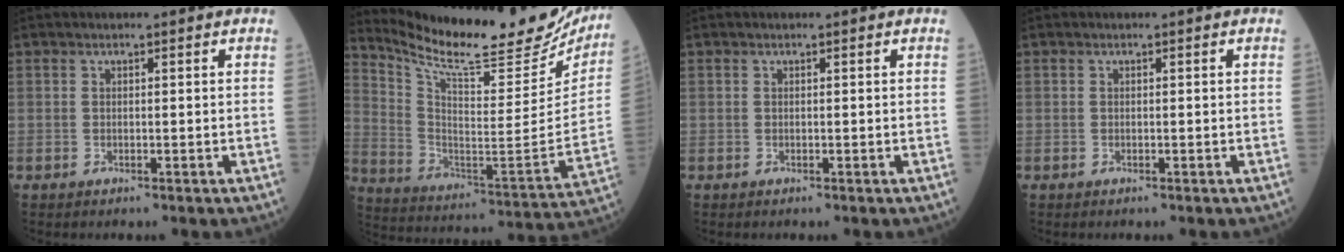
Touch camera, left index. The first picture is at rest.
{"total": 26.7, "force": [23.7, 5.2, 11.1], "torque": [-0.193, -0.068, 0.333]}
{"total": 0.0}
{"total": 0.0}